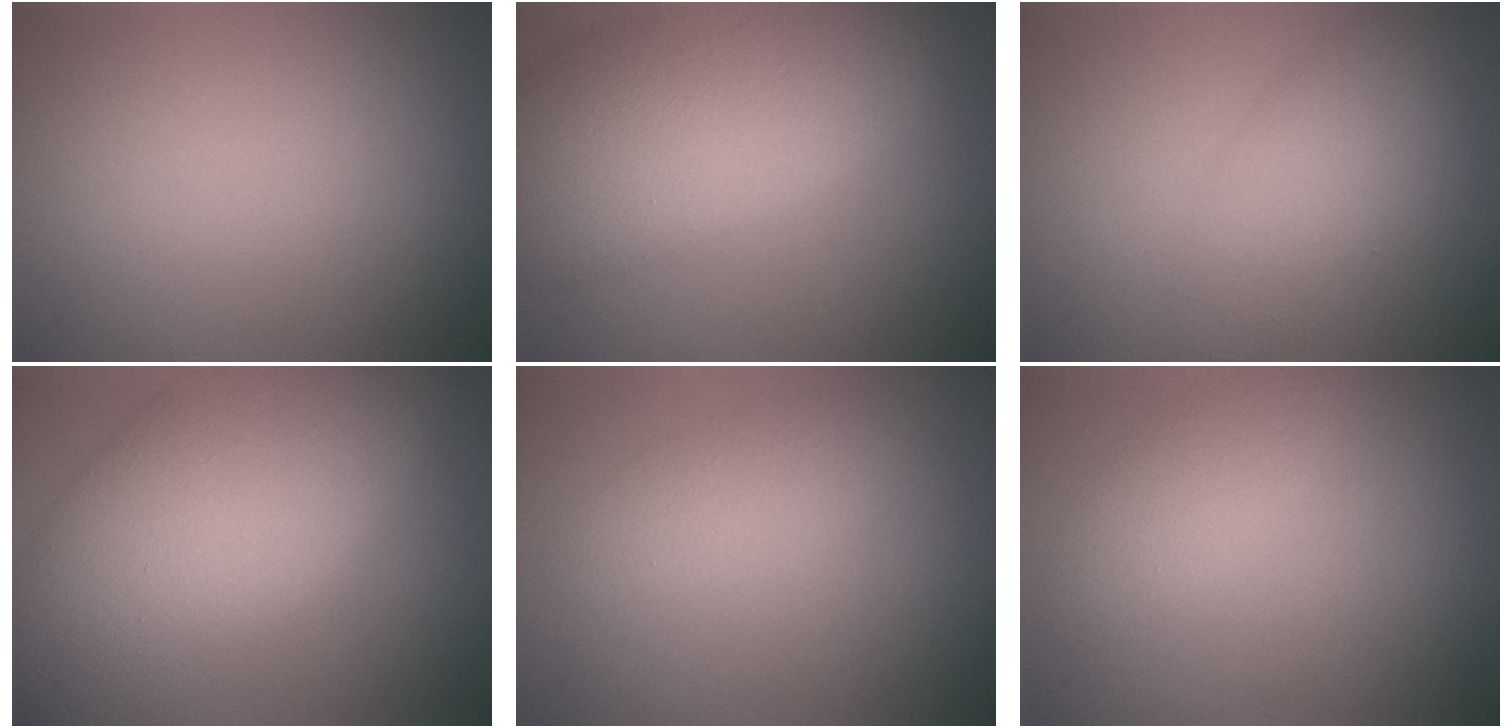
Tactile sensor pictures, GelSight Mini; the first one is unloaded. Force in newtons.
{"total": 11.6, "press": 11.6, "slide": 0.7}
{"total": 4.6, "press": 4.6, "slide": 0.3}
{"total": 13.8, "press": 13.8, "slide": 0.4}
{"total": 2.4, "press": 2.4, "slide": 0.1}
{"total": 3.4, "press": 3.4, "slide": 0.2}